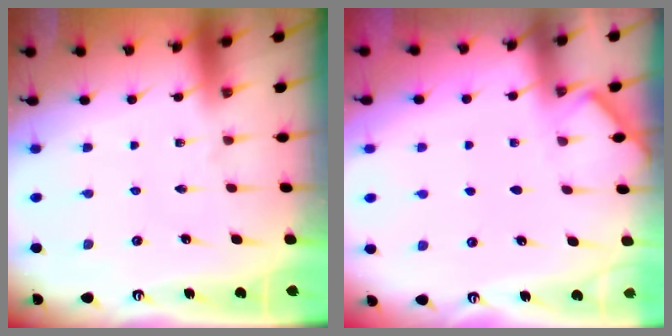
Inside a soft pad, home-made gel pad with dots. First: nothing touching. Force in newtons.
{"total": 3.1, "press": 3.1, "slide": 0.4}